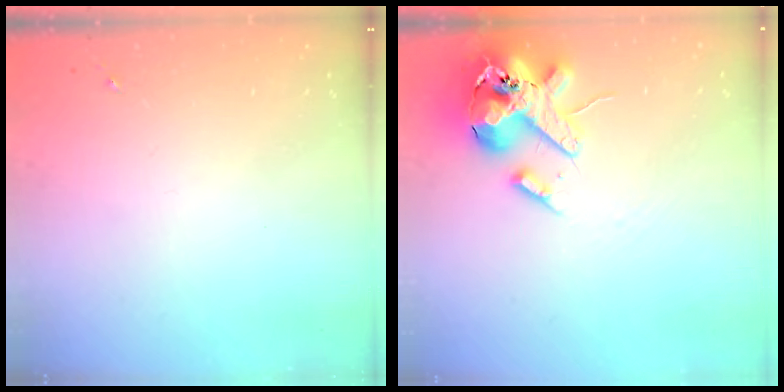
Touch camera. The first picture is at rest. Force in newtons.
{"total": 17.7, "press": 17.4, "slide": 2.9}